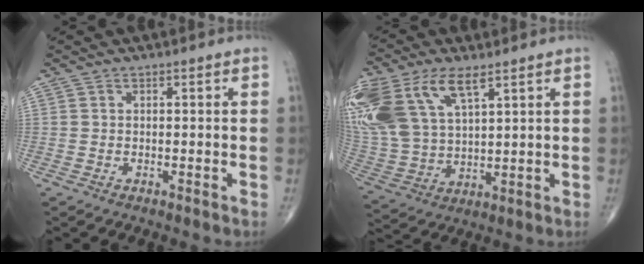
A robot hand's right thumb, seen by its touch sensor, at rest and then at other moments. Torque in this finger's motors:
{"motor_torque": [-0.12, 0.99, 1.76, 1.00, 0.48]}